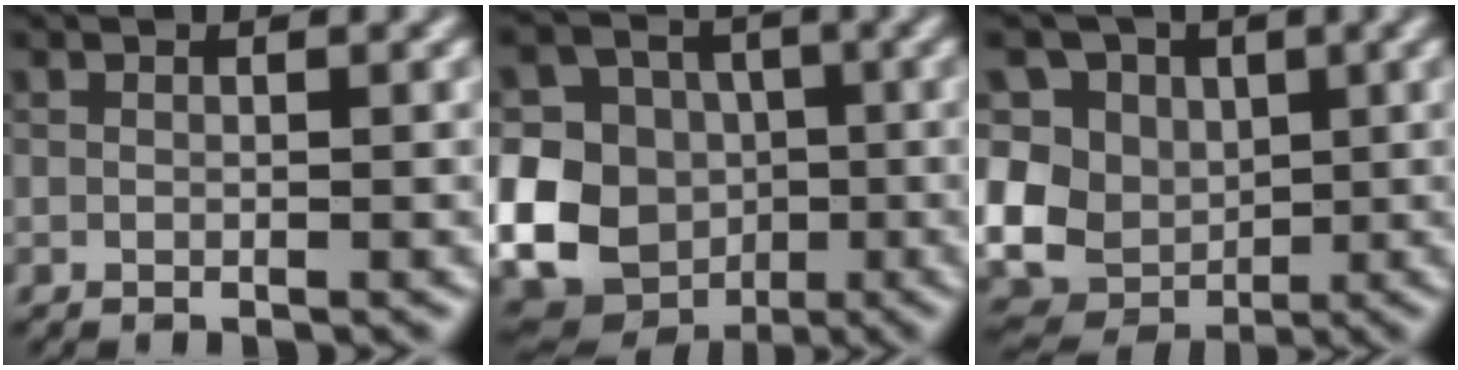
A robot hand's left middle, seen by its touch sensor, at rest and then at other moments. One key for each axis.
{"total": 19.6, "fx": -4.5, "fy": 17.8, "fz": 6.9, "tx": -0.153, "ty": -0.021, "tz": -0.100}
{"total": 13.4, "fx": 2.0, "fy": 11.9, "fz": 5.9, "tx": -0.135, "ty": 0.033, "tz": 0.011}